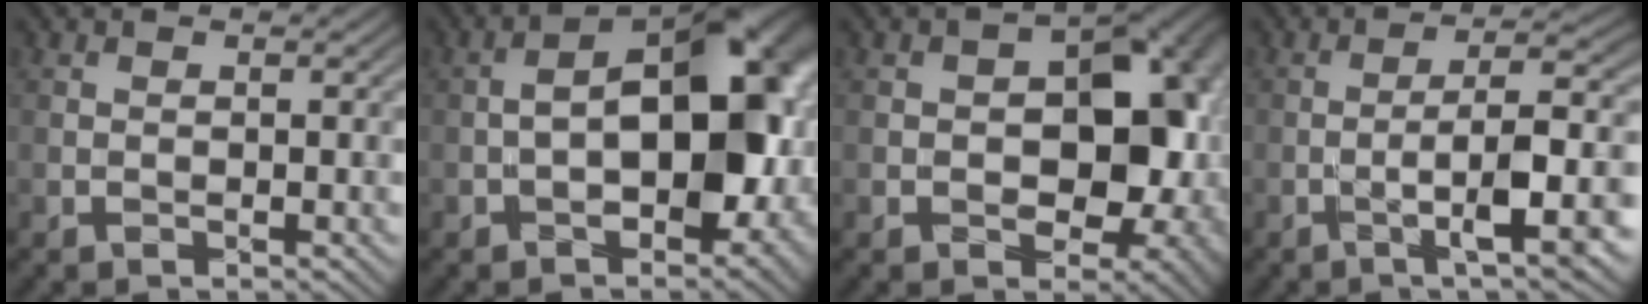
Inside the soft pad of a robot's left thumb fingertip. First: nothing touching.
{"total": 13.3, "force": [-1.1, 7.2, 11.1], "torque": [-0.129, 0.009, -0.020]}
{"total": 14.0, "force": [-0.4, 9.4, 10.4], "torque": [-0.094, -0.011, 0.010]}
{"total": 7.0, "force": [-2.6, 0.8, 6.5], "torque": [-0.103, 0.016, -0.045]}